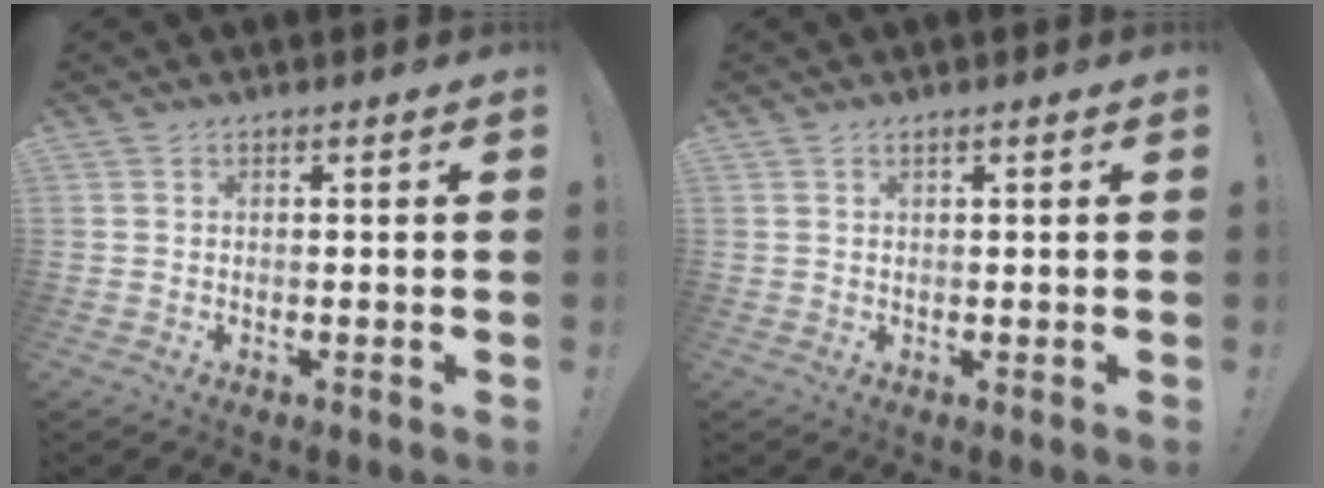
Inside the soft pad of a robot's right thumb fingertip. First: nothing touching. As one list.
[{"total": 1.1, "force": [0.7, -0.1, 0.8], "torque": [-0.018, 0.001, 0.011]}]